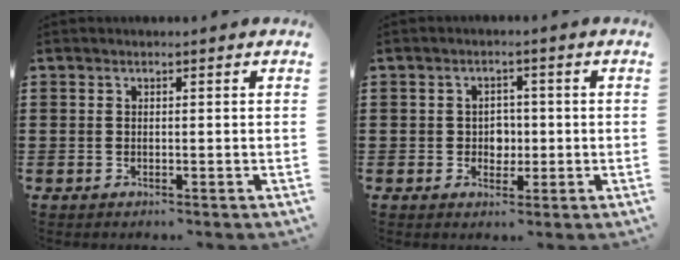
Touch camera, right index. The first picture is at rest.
{"total": 2.7, "force": [-0.2, 2.3, 1.3], "torque": [-0.024, 0.003, -0.010]}